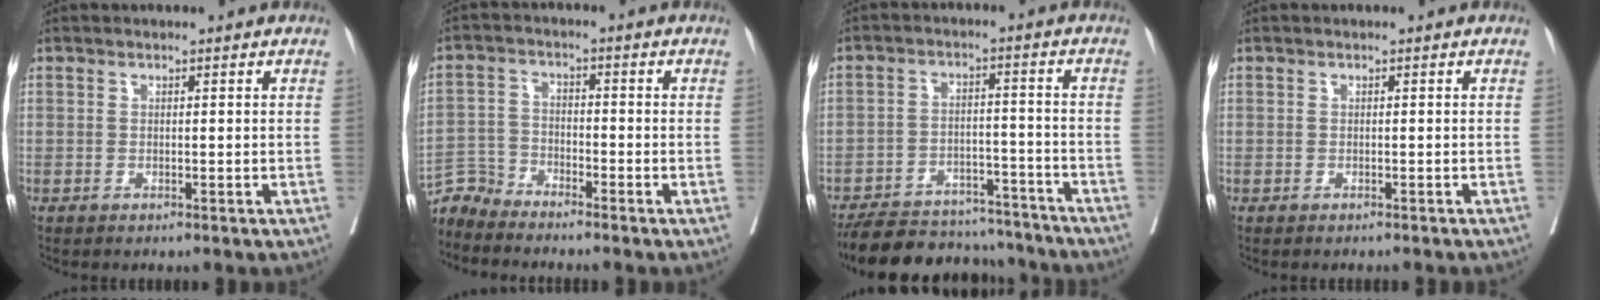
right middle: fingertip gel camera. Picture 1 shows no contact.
{"total": 4.2, "force": [-4.1, -0.1, -1.0], "torque": [0.023, -0.004, -0.081]}
{"total": 15.8, "force": [-14.5, 4.7, 4.3], "torque": [-0.073, 0.010, -0.206]}
{"total": 2.2, "force": [-2.0, -0.5, 0.8], "torque": [-0.010, -0.007, -0.024]}